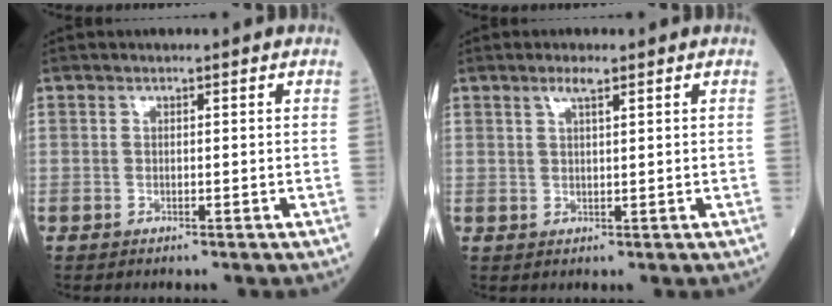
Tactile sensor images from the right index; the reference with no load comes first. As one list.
[{"total": 2.0, "force": [1.3, 0.1, 1.5], "torque": [-0.034, 0.003, 0.025]}]